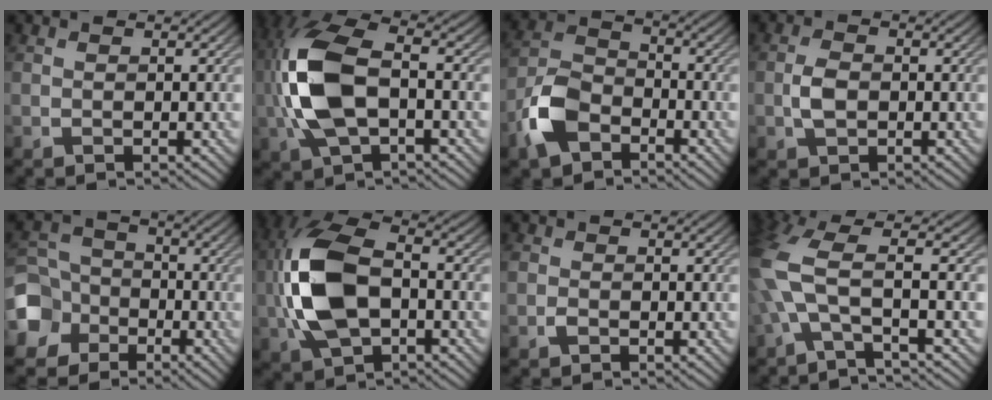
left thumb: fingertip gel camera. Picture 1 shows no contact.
{"total": 11.9, "force": [-0.8, 6.1, 10.1], "torque": [-0.248, 0.008, -0.024]}
{"total": 7.8, "force": [-4.4, 4.5, 4.5], "torque": [-0.111, 0.002, -0.103]}
{"total": 2.7, "force": [-0.4, 1.8, 2.0], "torque": [-0.045, 0.003, -0.013]}
{"total": 8.6, "force": [-3.7, 7.1, 3.0], "torque": [-0.106, -0.018, -0.096]}
{"total": 12.9, "force": [-1.3, 7.5, 10.5], "torque": [-0.257, 0.004, -0.032]}
{"total": 1.0, "force": [-0.5, 0.7, 0.4], "torque": [-0.008, 0.003, -0.015]}
{"total": 8.5, "force": [-1.3, 2.2, 8.1], "torque": [-0.185, 0.012, -0.046]}